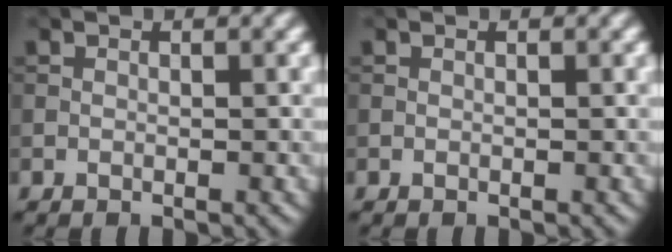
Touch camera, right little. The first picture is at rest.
{"total": 0.0}